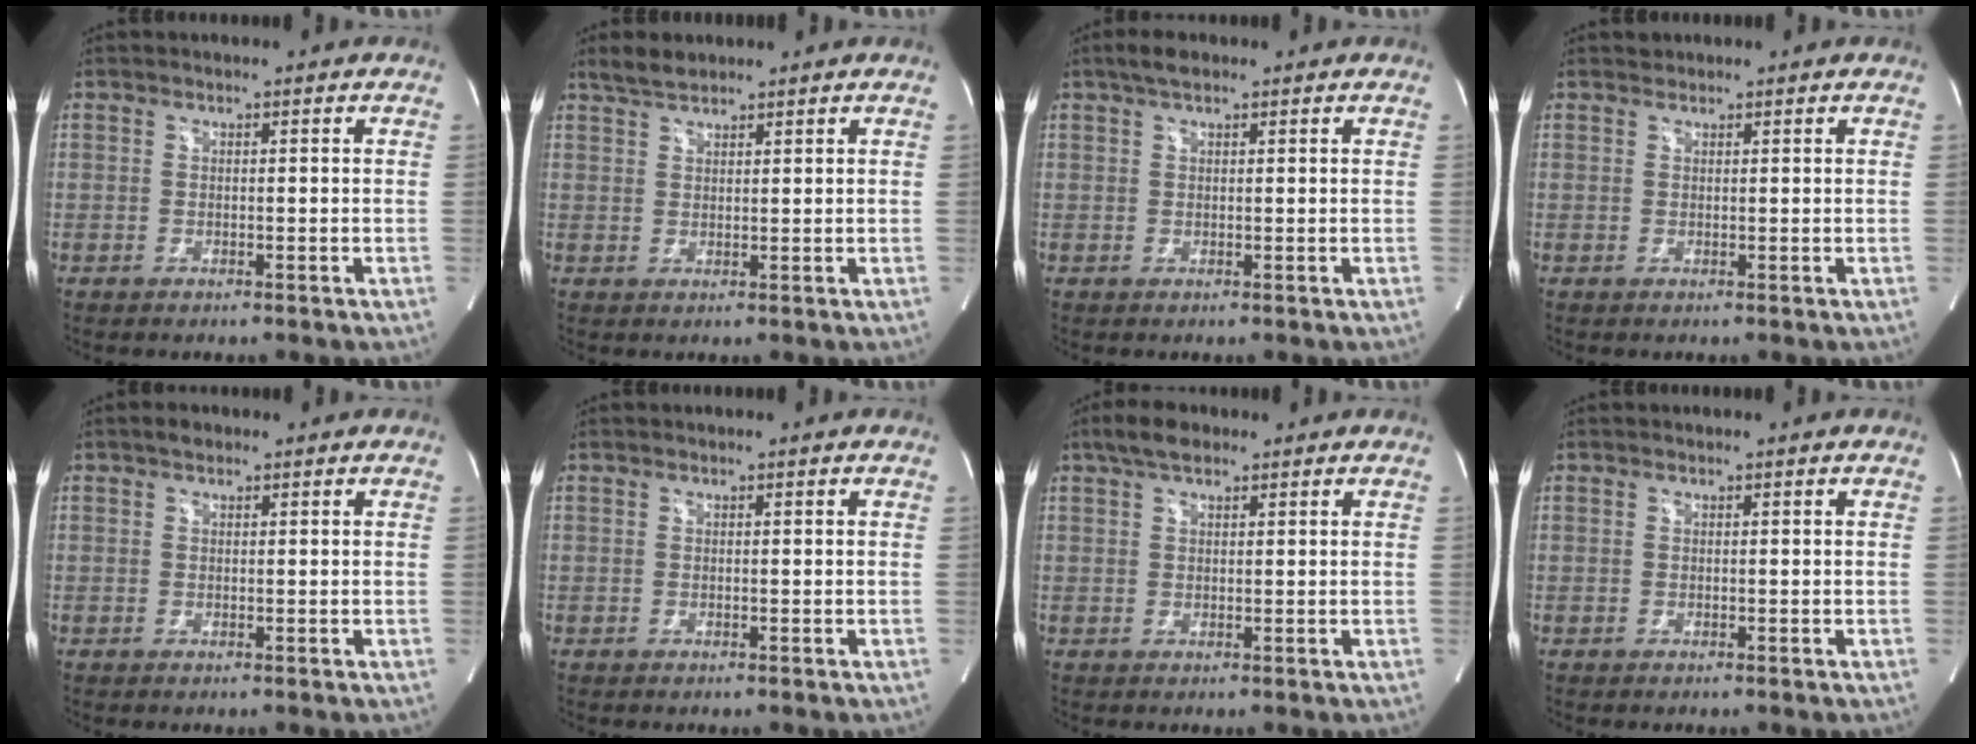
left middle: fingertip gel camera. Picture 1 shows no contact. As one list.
[{"total": 2.9, "force": [2.6, 0.9, 1.0], "torque": [-0.026, 0.012, 0.051]}, {"total": 2.7, "force": [1.9, 0.9, 1.7], "torque": [-0.036, 0.017, 0.034]}, {"total": 0.7, "force": [0.6, 0.3, -0.1], "torque": [-0.002, 0.005, 0.010]}, {"total": 1.3, "force": [0.9, 0.7, 0.6], "torque": [-0.013, 0.011, 0.014]}, {"total": 0.0}, {"total": 4.2, "force": [2.9, 1.6, 2.5], "torque": [-0.056, 0.019, 0.053]}, {"total": 0.0}]